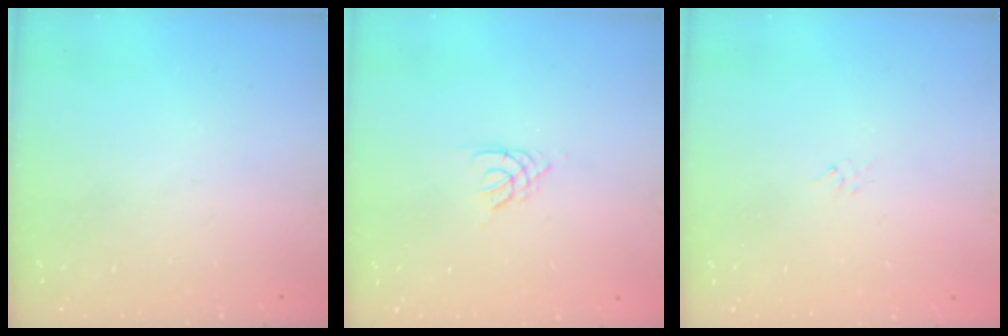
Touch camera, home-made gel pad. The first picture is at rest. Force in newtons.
{"total": 1.8, "press": 1.8, "slide": 0.4}
{"total": 1.8, "press": 1.8, "slide": 0.5}